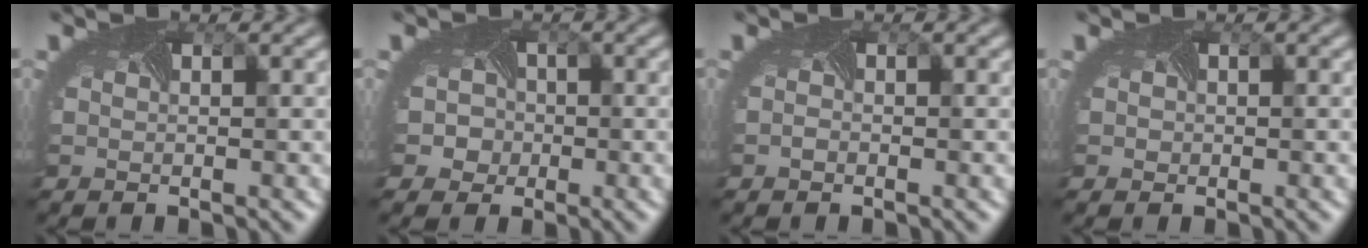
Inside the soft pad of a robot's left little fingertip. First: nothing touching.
{"total": 3.8, "force": [-0.7, 3.6, 1.1], "torque": [-0.002, 0.012, -0.026]}
{"total": 0.6, "force": [-0.5, -0.1, -0.3], "torque": [-0.002, -0.006, -0.011]}
{"total": 0.6, "force": [0.1, 0.6, -0.2], "torque": [0.005, -0.005, -0.003]}